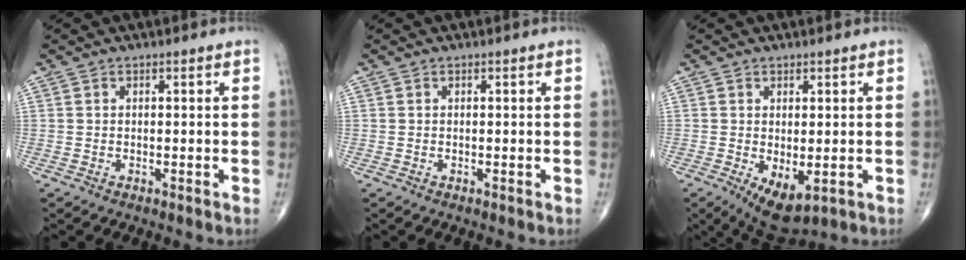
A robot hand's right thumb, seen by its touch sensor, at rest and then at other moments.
{"total": 0.0}
{"total": 6.8, "force": [-1.7, 3.3, 5.7], "torque": [-0.088, -0.016, -0.013]}